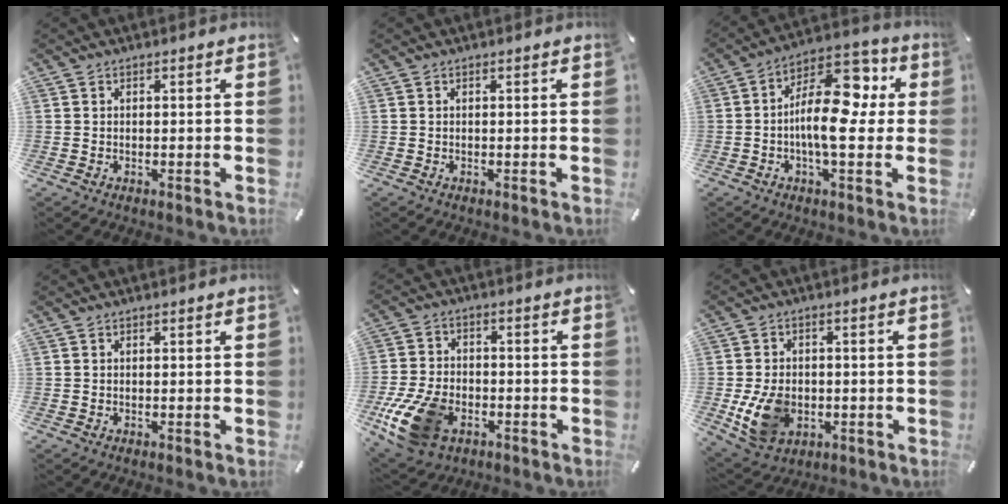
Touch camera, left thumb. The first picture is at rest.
{"total": 0.0}
{"total": 15.9, "force": [0.4, 8.2, 13.5], "torque": [-0.216, -0.004, 0.005]}
{"total": 0.0}
{"total": 14.4, "force": [-5.9, 9.4, 9.2], "torque": [-0.200, 0.023, -0.101]}
{"total": 10.5, "force": [-1.9, 8.0, 6.5], "torque": [-0.134, 0.003, -0.032]}